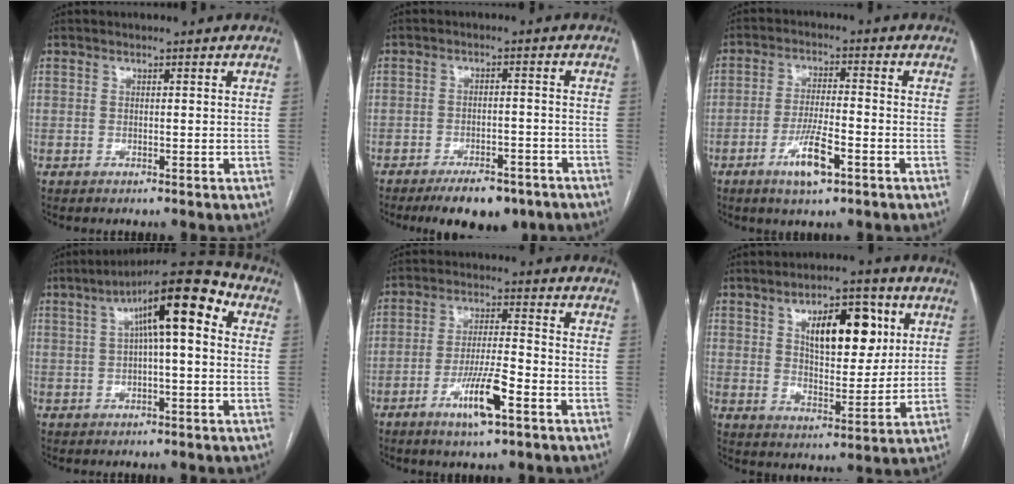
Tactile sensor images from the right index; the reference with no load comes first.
{"total": 8.8, "force": [-6.7, 3.2, 4.6], "torque": [-0.062, -0.001, -0.100]}
{"total": 7.0, "force": [-3.6, 1.2, 5.9], "torque": [-0.115, -0.006, -0.060]}
{"total": 12.3, "force": [3.1, 2.2, 11.7], "torque": [-0.181, 0.045, 0.042]}
{"total": 8.7, "force": [-4.4, 1.0, 7.4], "torque": [-0.141, -0.007, -0.078]}
{"total": 12.4, "force": [4.5, 5.2, 10.4], "torque": [-0.157, 0.012, 0.076]}